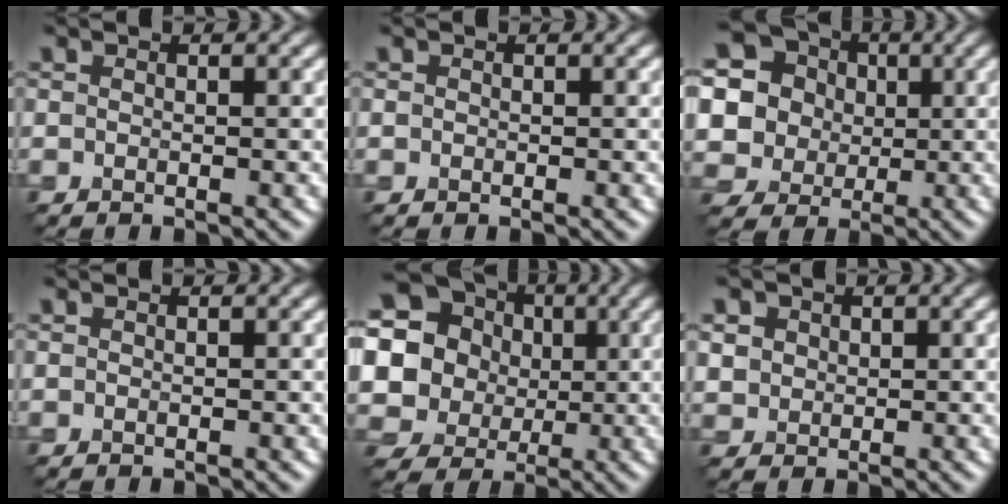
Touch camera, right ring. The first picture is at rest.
{"total": 0.0}
{"total": 15.7, "force": [4.0, 14.1, 5.6], "torque": [-0.177, 0.026, 0.056]}
{"total": 0.0}
{"total": 19.7, "force": [3.9, 18.2, 6.5], "torque": [-0.189, 0.013, 0.042]}
{"total": 3.3, "force": [1.4, 2.7, 1.4], "torque": [-0.044, 0.007, 0.028]}